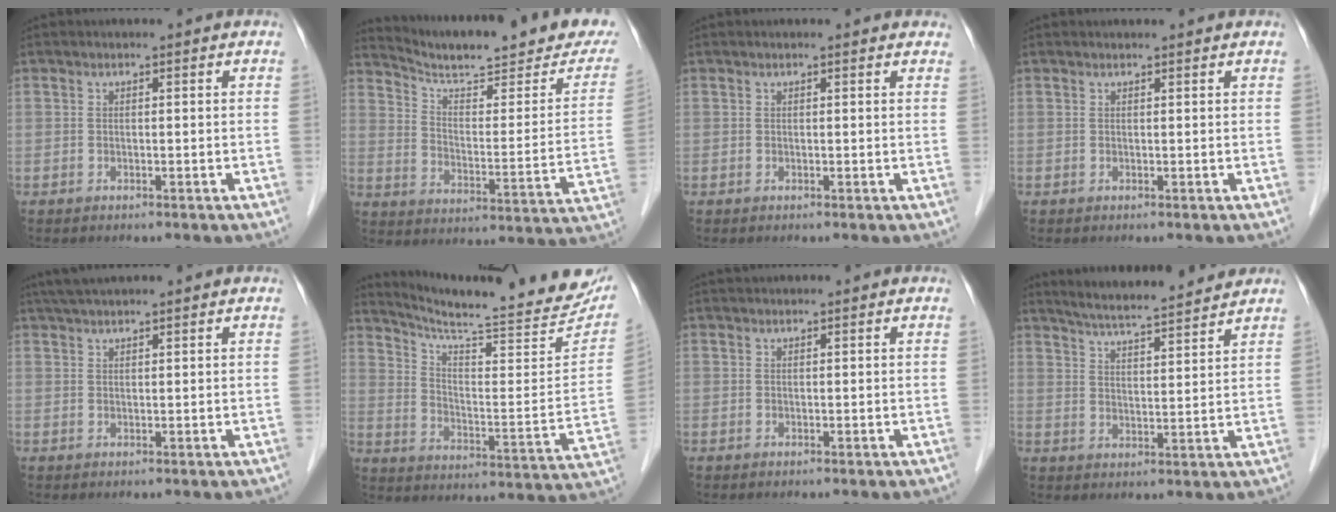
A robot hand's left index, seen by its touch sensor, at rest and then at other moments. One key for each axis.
{"total": 22.5, "fx": 19.7, "fy": 3.1, "fz": 10.4, "tx": -0.150, "ty": -0.037, "tz": 0.262}
{"total": 2.5, "fx": 2.3, "fy": 0.6, "fz": 0.8, "tx": -0.013, "ty": 0.011, "tz": 0.015}
{"total": 1.4, "fx": 1.4, "fy": 0.0, "fz": 0.2, "tx": -0.009, "ty": 0.009, "tz": 0.019}
{"total": 5.5, "fx": 4.8, "fy": 0.2, "fz": 2.6, "tx": -0.041, "ty": 0.038, "tz": 0.081}
{"total": 24.3, "fx": 21.9, "fy": 2.0, "fz": 10.4, "tx": -0.165, "ty": -0.075, "tz": 0.291}
{"total": 2.0, "fx": 2.0, "fy": 0.3, "fz": 0.5, "tx": -0.010, "ty": 0.028, "tz": 0.030}
{"total": 12.3, "fx": 11.5, "fy": 0.4, "fz": 4.4, "tx": -0.078, "ty": 0.013, "tz": 0.168}